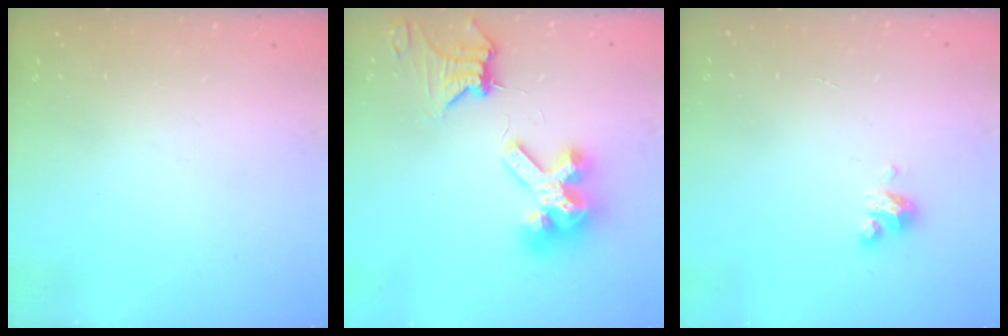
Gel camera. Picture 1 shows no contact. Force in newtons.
{"total": 15.0, "press": 14.9, "slide": 1.8}
{"total": 4.1, "press": 4.1, "slide": 0.3}